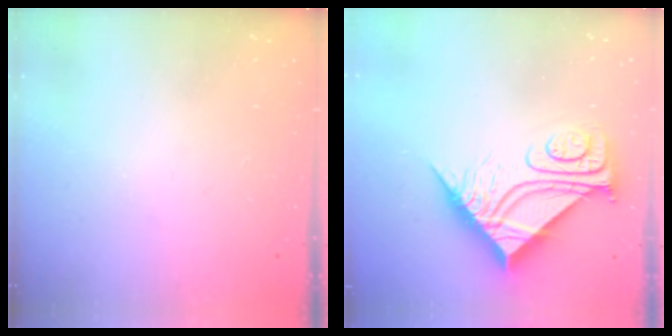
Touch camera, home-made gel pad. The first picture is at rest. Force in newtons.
{"total": 10.4, "press": 10.4, "slide": 1.1}